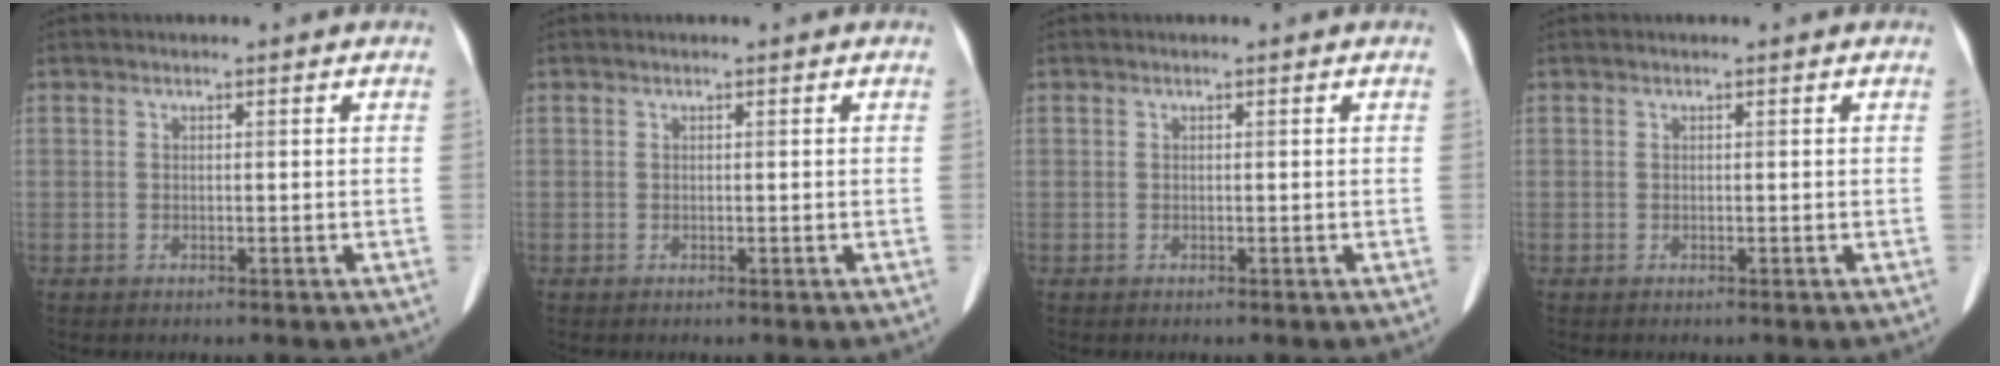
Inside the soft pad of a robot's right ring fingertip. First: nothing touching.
{"total": 0.0}
{"total": 0.0}
{"total": 0.0}